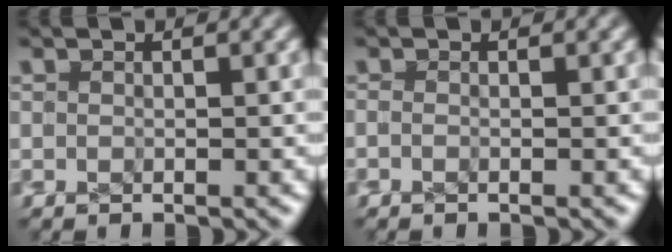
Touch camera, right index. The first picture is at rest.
{"total": 0.6, "force": [-0.2, 0.1, 0.5], "torque": [-0.006, -0.001, -0.002]}